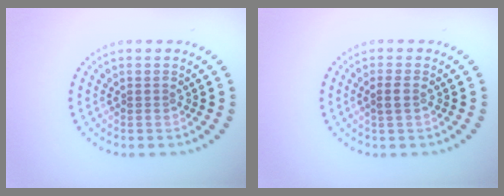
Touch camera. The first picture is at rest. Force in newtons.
{"total": 1.1, "press": 1.0, "slide": 0.3}